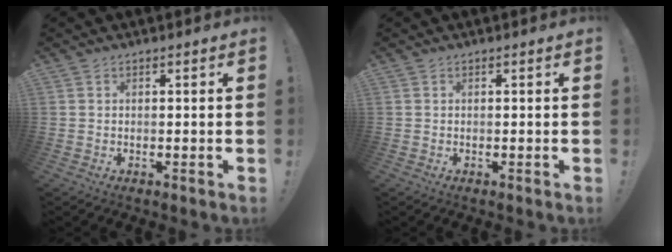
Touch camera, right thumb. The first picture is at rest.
{"total": 0.0}